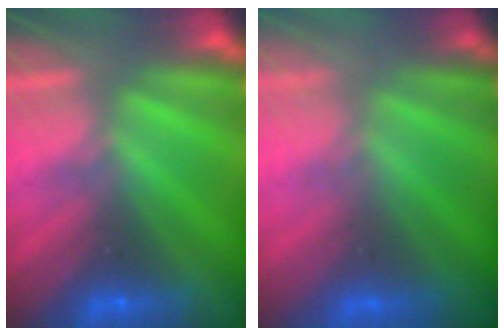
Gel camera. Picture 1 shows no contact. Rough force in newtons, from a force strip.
{"total": 2.9}